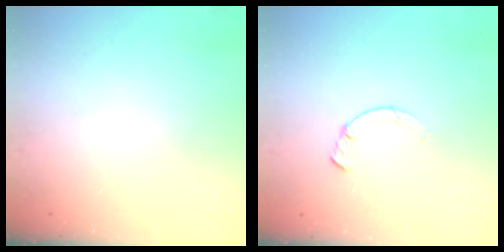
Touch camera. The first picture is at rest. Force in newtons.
{"total": 1.4, "press": 1.4, "slide": 0.2}